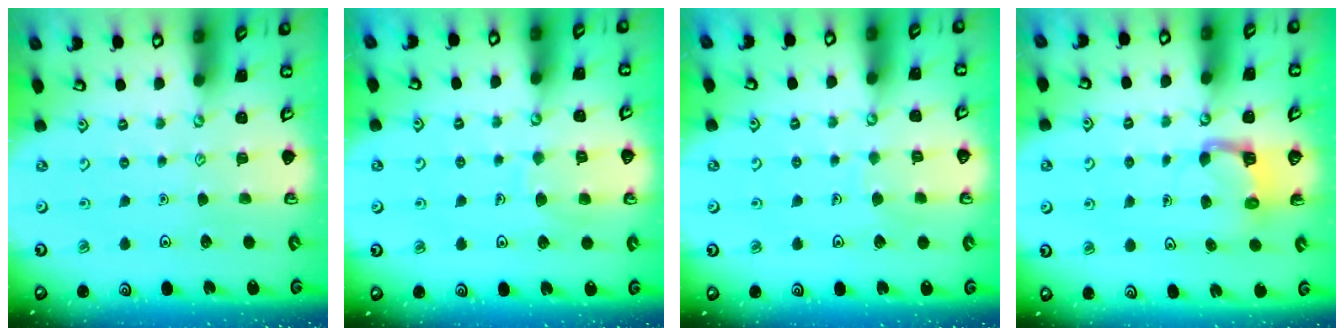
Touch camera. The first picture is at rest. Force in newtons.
{"total": 7.1, "press": 7.1, "slide": 0.7}
{"total": 4.3, "press": 4.3, "slide": 0.3}
{"total": 3.9, "press": 3.8, "slide": 0.3}